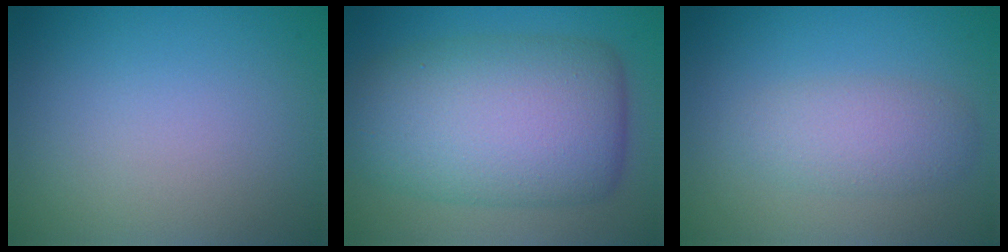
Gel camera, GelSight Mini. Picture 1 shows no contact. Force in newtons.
{"total": 11.4, "press": 11.4, "slide": 0.1}
{"total": 2.9, "press": 2.9, "slide": 0.0}